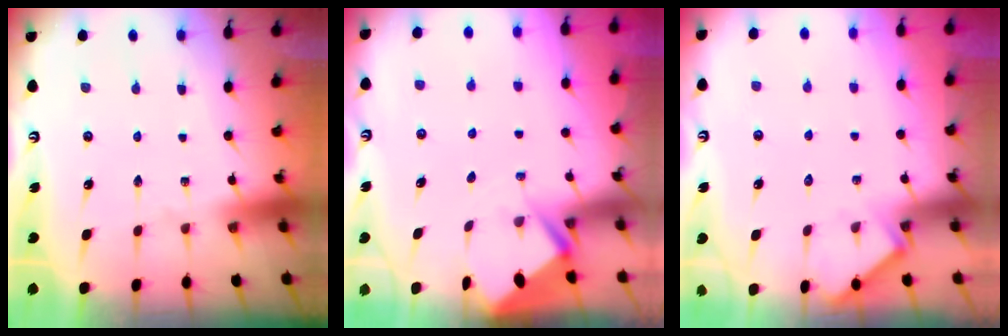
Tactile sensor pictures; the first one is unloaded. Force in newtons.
{"total": 2.9, "press": 2.9, "slide": 0.3}
{"total": 5.0, "press": 5.0, "slide": 0.5}